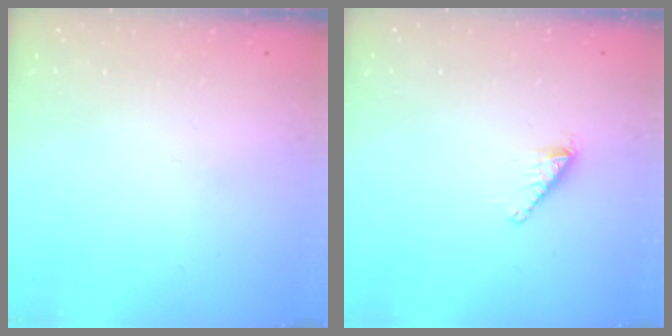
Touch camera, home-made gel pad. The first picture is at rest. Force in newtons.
{"total": 1.7, "press": 1.7, "slide": 0.2}